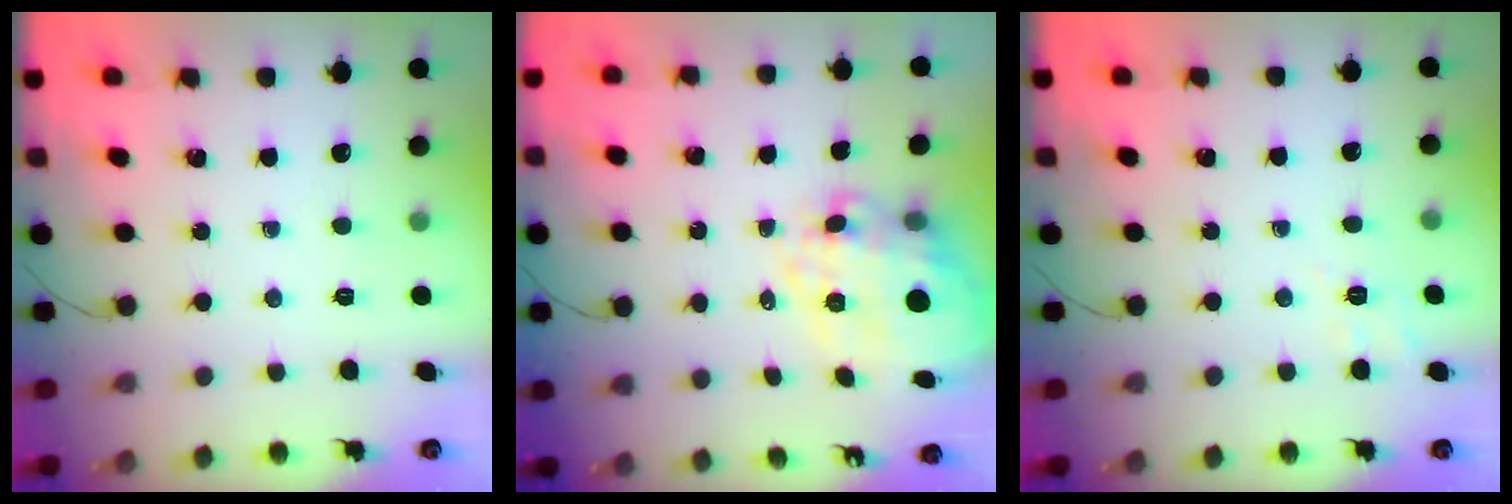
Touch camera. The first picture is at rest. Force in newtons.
{"total": 14.0, "press": 13.8, "slide": 2.7}
{"total": 3.5, "press": 3.0, "slide": 2.0}